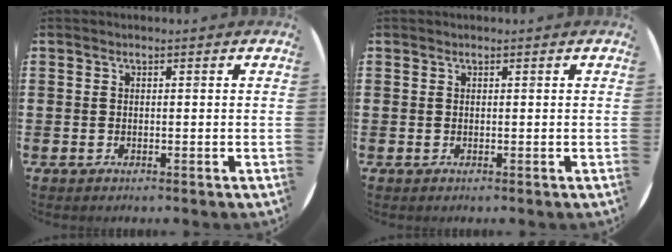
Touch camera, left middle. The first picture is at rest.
{"total": 0.0}